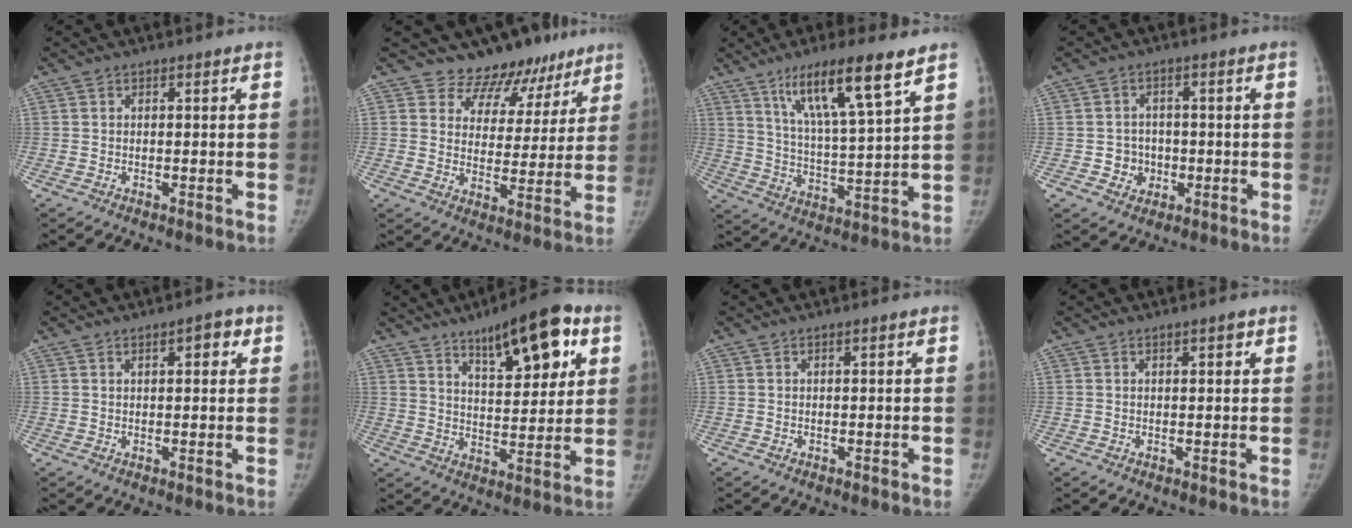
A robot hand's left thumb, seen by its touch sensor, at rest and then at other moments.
{"total": 11.3, "force": [9.4, 6.3, 0.9], "torque": [0.039, -0.066, 0.116]}
{"total": 14.6, "force": [8.8, 1.9, 11.6], "torque": [-0.200, -0.040, 0.158]}
{"total": 4.6, "force": [-1.1, 4.3, 1.2], "torque": [0.010, 0.010, -0.017]}
{"total": 3.5, "force": [1.6, 1.3, 2.8], "torque": [-0.027, -0.002, 0.020]}
{"total": 15.9, "force": [8.4, 5.7, 12.2], "torque": [-0.144, -0.031, 0.127]}
{"total": 0.0}
{"total": 1.5, "force": [0.9, 0.4, 1.2], "torque": [-0.016, -0.002, 0.012]}